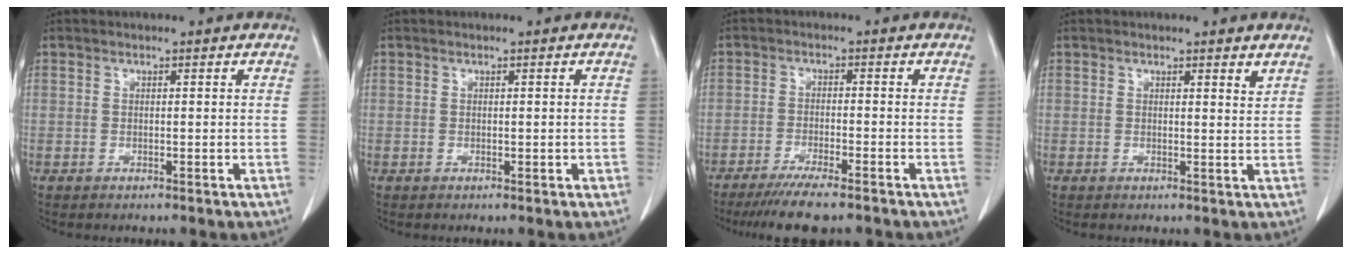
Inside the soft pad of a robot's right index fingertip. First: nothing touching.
{"total": 0.8, "force": [-0.1, 0.6, 0.6], "torque": [-0.007, 0.004, 0.003]}
{"total": 7.8, "force": [-6.2, 0.5, 4.7], "torque": [-0.071, -0.018, -0.101]}
{"total": 1.6, "force": [1.3, 0.2, 0.8], "torque": [-0.011, -0.008, 0.014]}